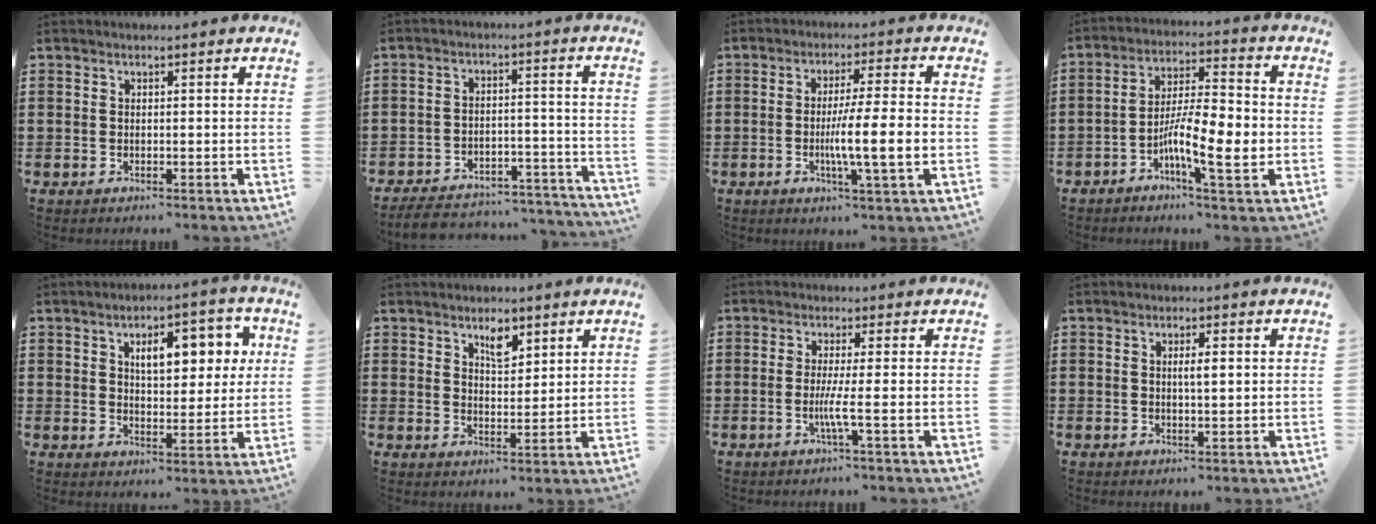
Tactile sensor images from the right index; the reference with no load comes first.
{"total": 5.4, "force": [-5.2, 0.8, 1.3], "torque": [-0.025, 0.007, -0.101]}
{"total": 8.7, "force": [-1.8, 0.1, 8.5], "torque": [-0.148, -0.011, -0.035]}
{"total": 10.8, "force": [-3.5, 2.4, 9.9], "torque": [-0.192, -0.006, -0.067]}
{"total": 8.4, "force": [3.3, 3.9, 6.6], "torque": [-0.101, -0.003, 0.048]}
{"total": 3.9, "force": [2.8, 1.6, 2.3], "torque": [-0.036, -0.004, 0.047]}
{"total": 4.0, "force": [-1.0, -0.5, 3.8], "torque": [-0.074, -0.014, -0.023]}
{"total": 2.3, "force": [0.3, 0.5, 2.3], "torque": [-0.044, 0.001, 0.004]}